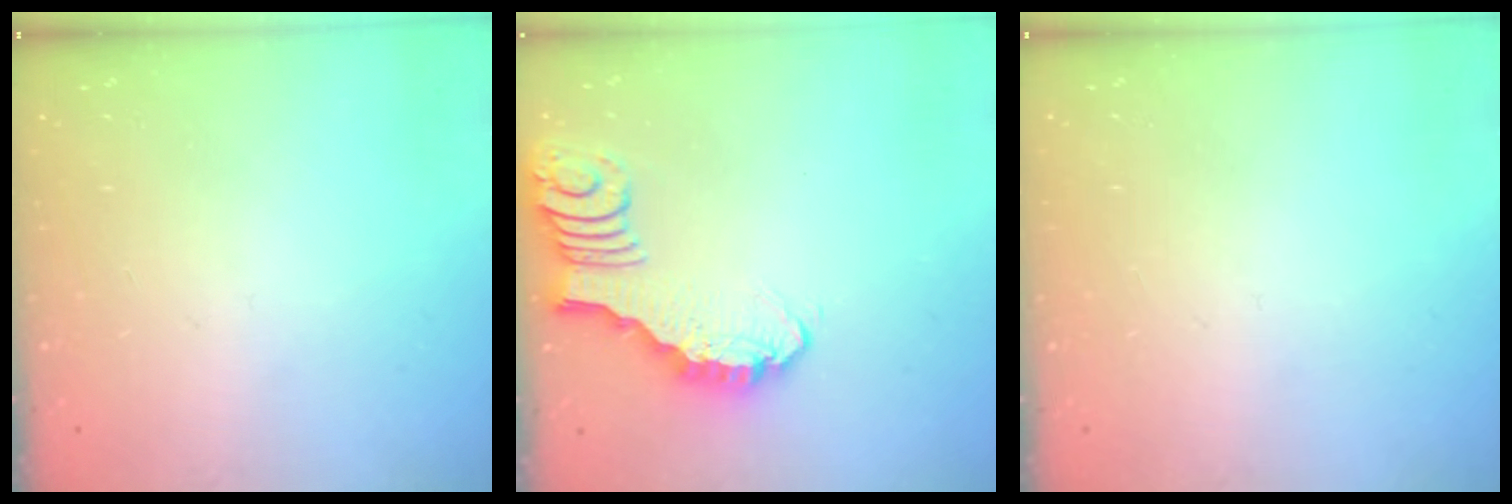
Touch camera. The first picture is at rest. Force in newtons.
{"total": 2.9, "press": 2.9, "slide": 0.3}
{"total": 0.0}